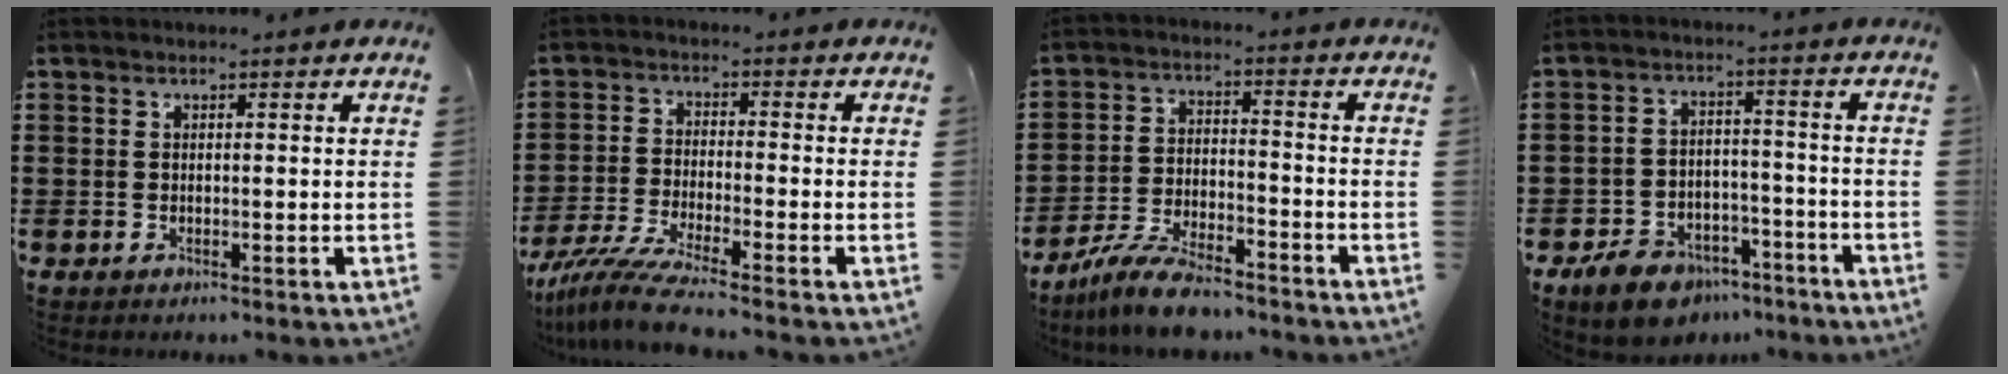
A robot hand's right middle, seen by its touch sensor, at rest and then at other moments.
{"total": 6.5, "force": [-5.5, -0.1, 3.4], "torque": [-0.088, -0.021, -0.112]}
{"total": 7.7, "force": [-6.9, 1.3, 3.1], "torque": [-0.069, 0.007, -0.135]}
{"total": 6.9, "force": [-5.9, 3.1, 1.9], "torque": [-0.042, 0.025, -0.115]}